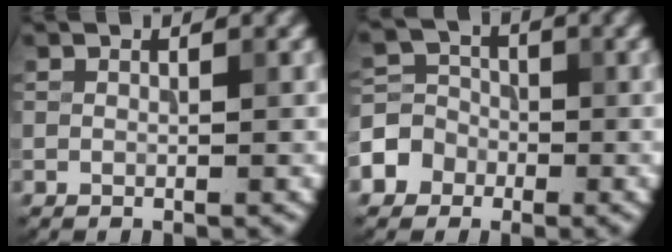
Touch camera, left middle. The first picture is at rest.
{"total": 4.6, "force": [-2.2, 3.9, 0.9], "torque": [0.003, 0.001, -0.055]}